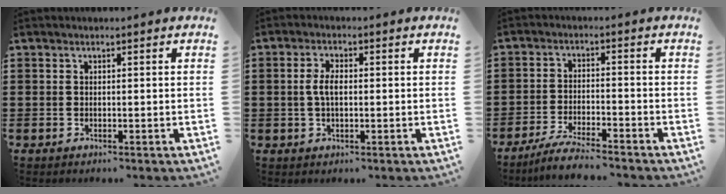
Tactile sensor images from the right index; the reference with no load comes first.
{"total": 3.6, "force": [0.0, 1.7, 3.1], "torque": [-0.076, 0.000, -0.006]}
{"total": 4.6, "force": [-4.3, -0.2, 1.6], "torque": [-0.041, -0.008, -0.086]}